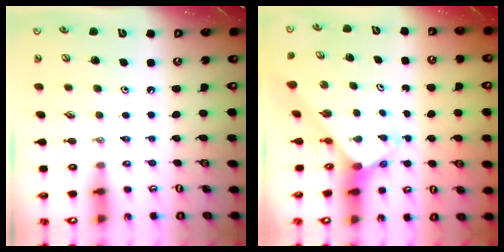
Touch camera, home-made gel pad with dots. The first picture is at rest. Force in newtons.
{"total": 2.6, "press": 2.6, "slide": 0.2}